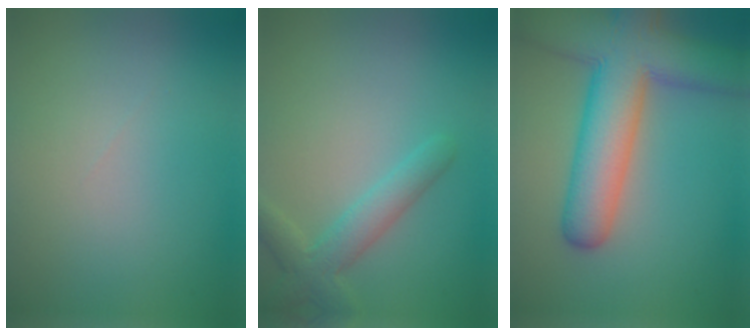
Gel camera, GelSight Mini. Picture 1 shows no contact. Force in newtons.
{"total": 3.3, "press": 3.3, "slide": 0.2}
{"total": 11.0, "press": 11.0, "slide": 0.6}